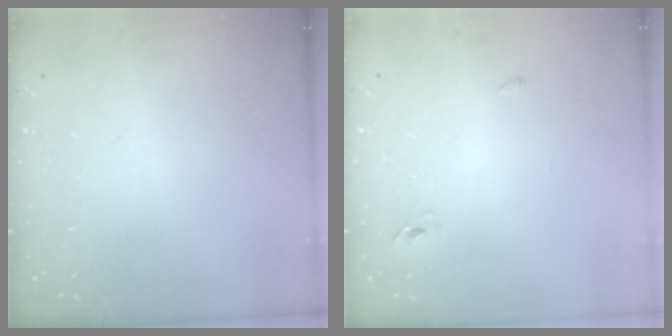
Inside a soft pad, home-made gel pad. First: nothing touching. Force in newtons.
{"total": 2.4, "press": 2.2, "slide": 1.0}